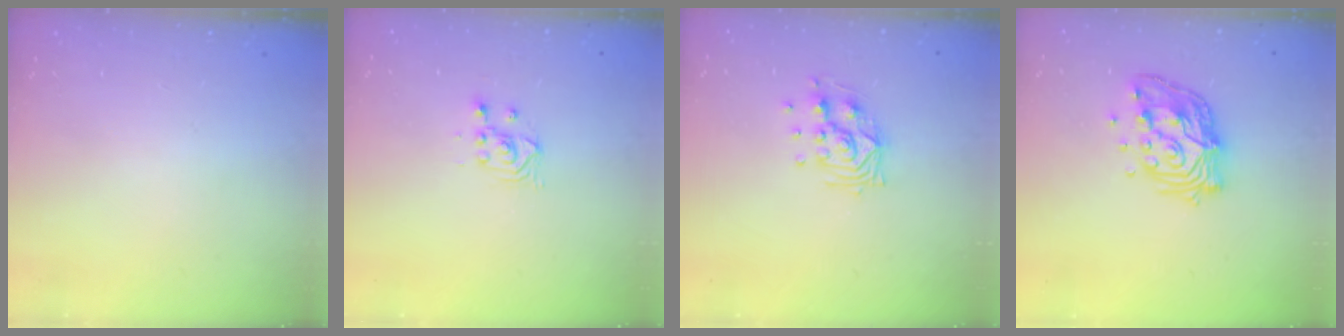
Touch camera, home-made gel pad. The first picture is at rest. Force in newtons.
{"total": 2.5, "press": 2.5, "slide": 0.2}
{"total": 9.5, "press": 9.5, "slide": 0.4}
{"total": 14.4, "press": 14.3, "slide": 1.0}